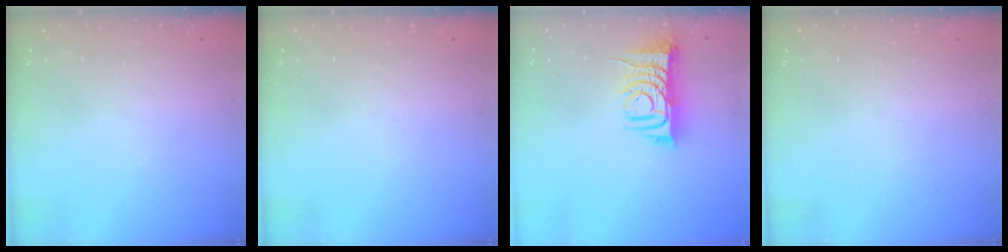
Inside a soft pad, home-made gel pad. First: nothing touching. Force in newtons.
{"total": 0.0}
{"total": 7.9, "press": 7.9, "slide": 1.0}
{"total": 0.0}